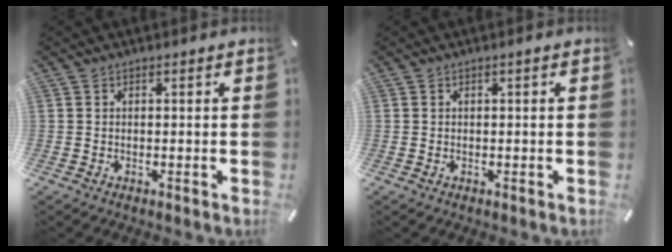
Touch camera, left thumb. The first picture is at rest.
{"total": 0.9, "force": [0.0, 0.0, 0.9], "torque": [-0.015, -0.001, -0.001]}